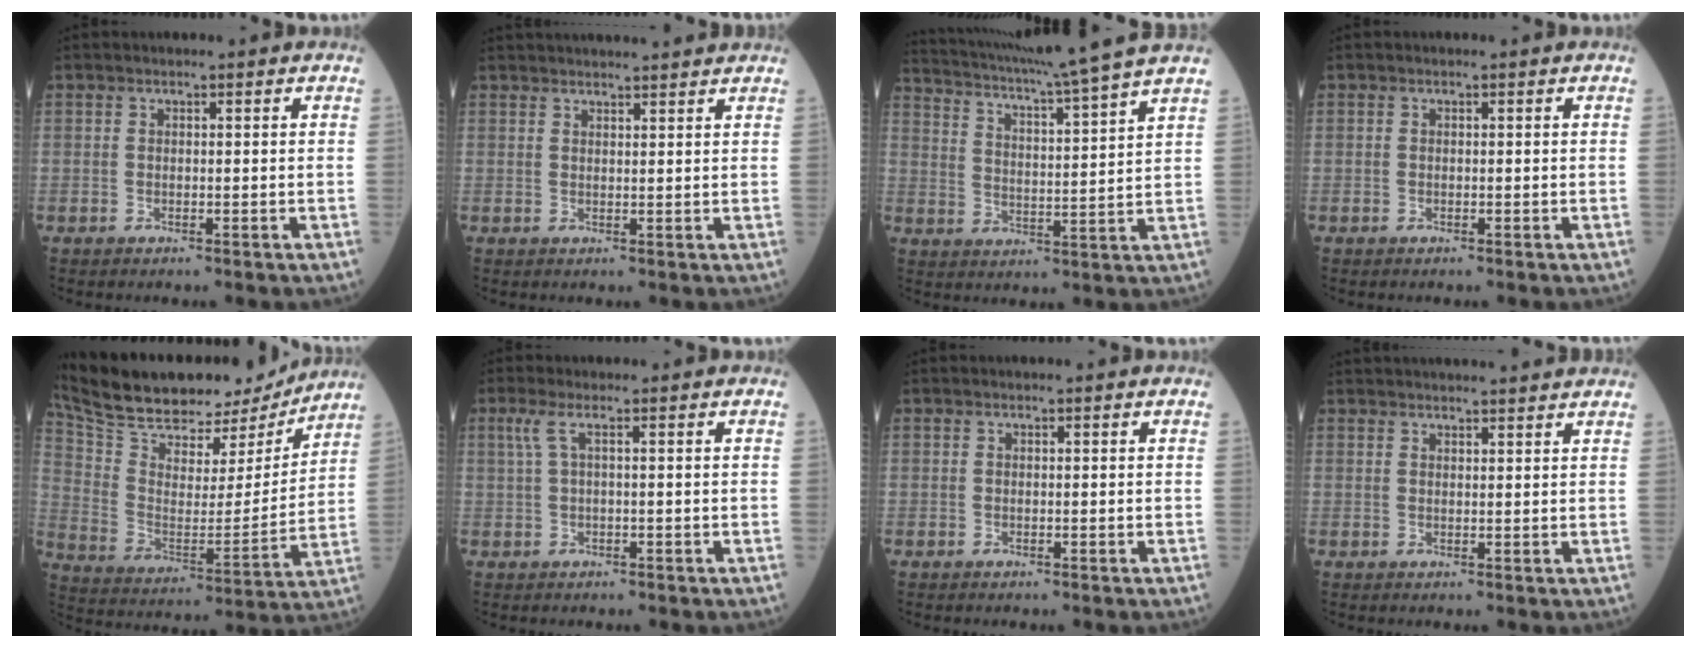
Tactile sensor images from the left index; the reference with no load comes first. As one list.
[{"total": 10.6, "force": [10.1, 0.6, 3.4], "torque": [-0.045, 0.030, 0.127]}, {"total": 17.2, "force": [15.2, -2.2, 7.9], "torque": [-0.144, -0.018, 0.215]}, {"total": 0.0}, {"total": 25.5, "force": [22.7, 7.5, 8.9], "torque": [-0.184, 0.002, 0.347]}, {"total": 2.0, "force": [0.7, -0.1, 1.8], "torque": [-0.053, 0.014, 0.019]}, {"total": 0.0}, {"total": 11.6, "force": [11.0, 0.8, 3.7], "torque": [-0.048, 0.032, 0.136]}]